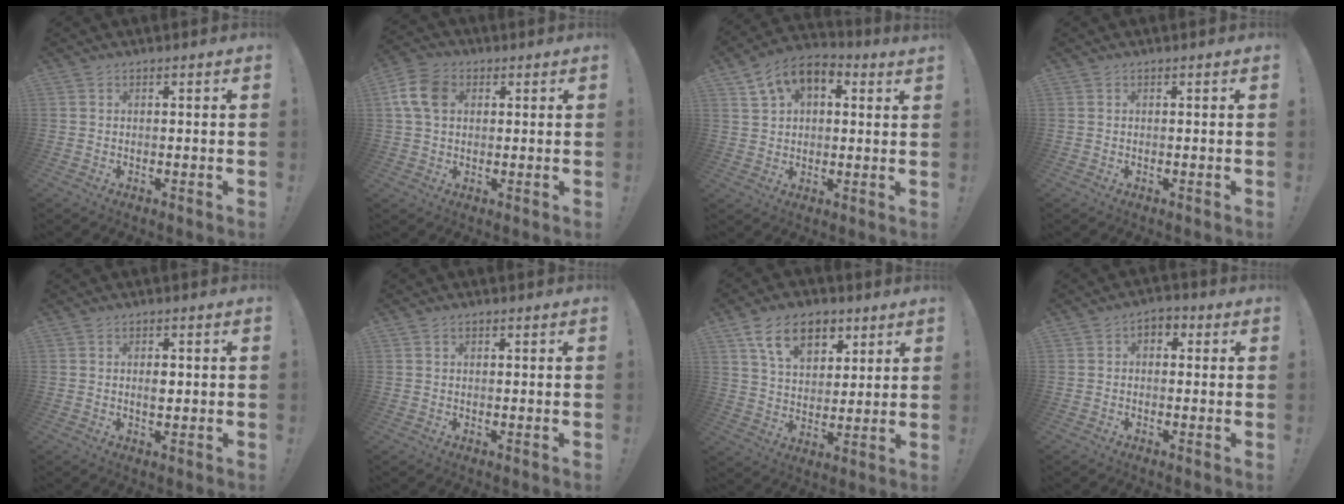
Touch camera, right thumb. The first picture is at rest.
{"total": 9.8, "force": [2.5, 7.0, 6.5], "torque": [-0.138, 0.010, 0.053]}
{"total": 9.3, "force": [4.6, 5.6, 5.8], "torque": [-0.093, -0.010, 0.088]}
{"total": 0.0}
{"total": 2.4, "force": [0.1, 1.3, 2.0], "torque": [-0.017, -0.006, -0.005]}
{"total": 0.8, "force": [0.4, 0.5, 0.3], "torque": [0.001, 0.000, 0.006]}
{"total": 14.2, "force": [7.5, 9.2, 7.8], "torque": [-0.122, -0.024, 0.140]}
{"total": 3.2, "force": [-0.3, 2.4, 2.1], "torque": [-0.022, 0.007, -0.008]}